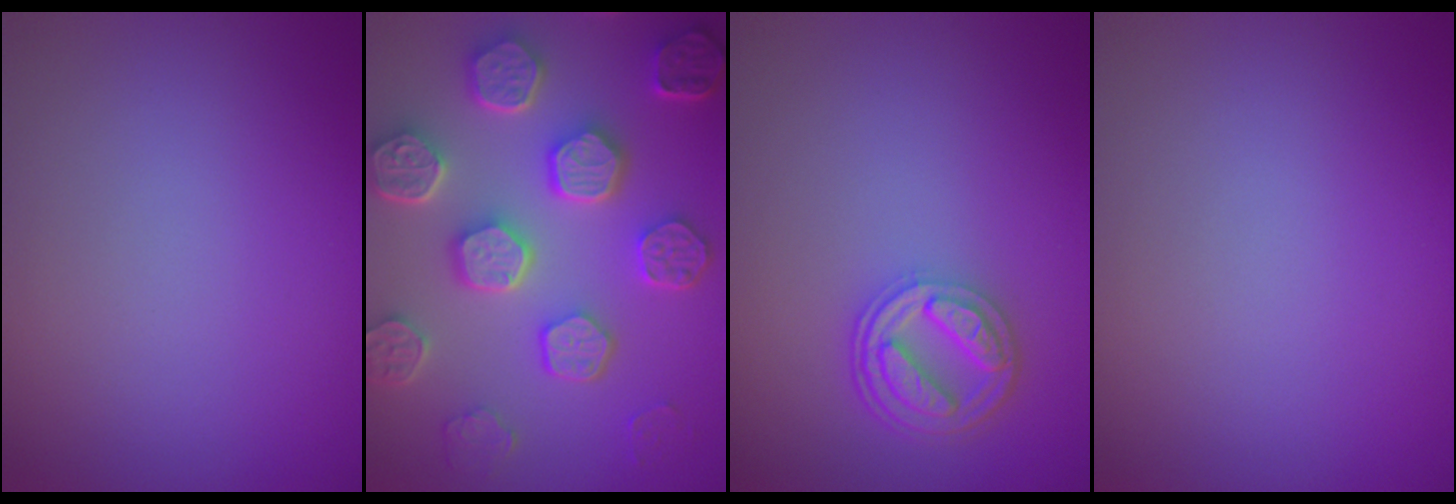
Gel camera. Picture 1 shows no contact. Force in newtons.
{"total": 8.5, "press": 6.4, "slide": 5.6}
{"total": 4.5, "press": 3.5, "slide": 2.8}
{"total": 0.0}